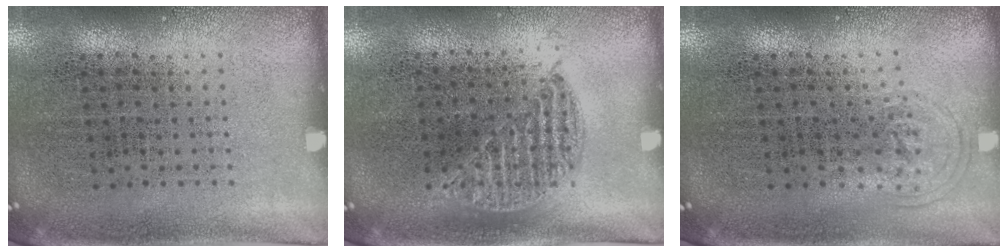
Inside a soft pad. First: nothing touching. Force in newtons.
{"total": 1.0, "press": 0.8, "slide": 0.5}
{"total": 0.7, "press": 0.5, "slide": 0.5}